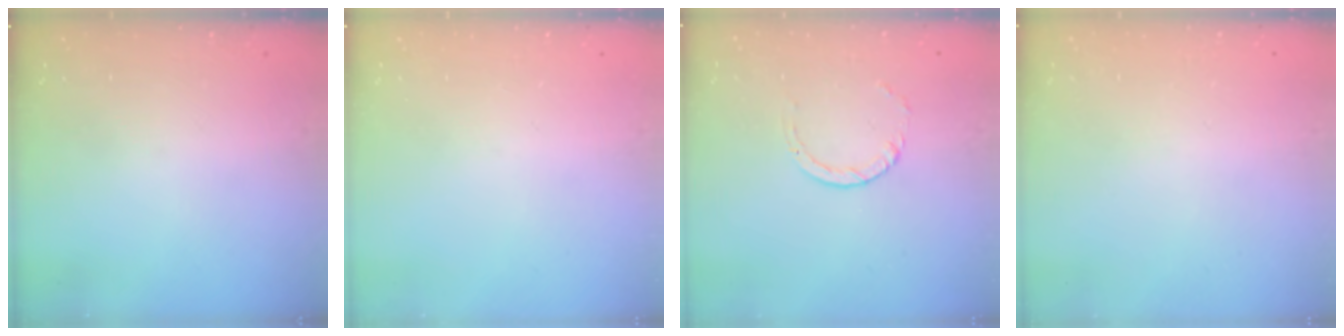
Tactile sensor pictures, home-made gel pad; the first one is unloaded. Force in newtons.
{"total": 0.0}
{"total": 1.0, "press": 1.0, "slide": 0.1}
{"total": 2.6, "press": 2.6, "slide": 0.2}